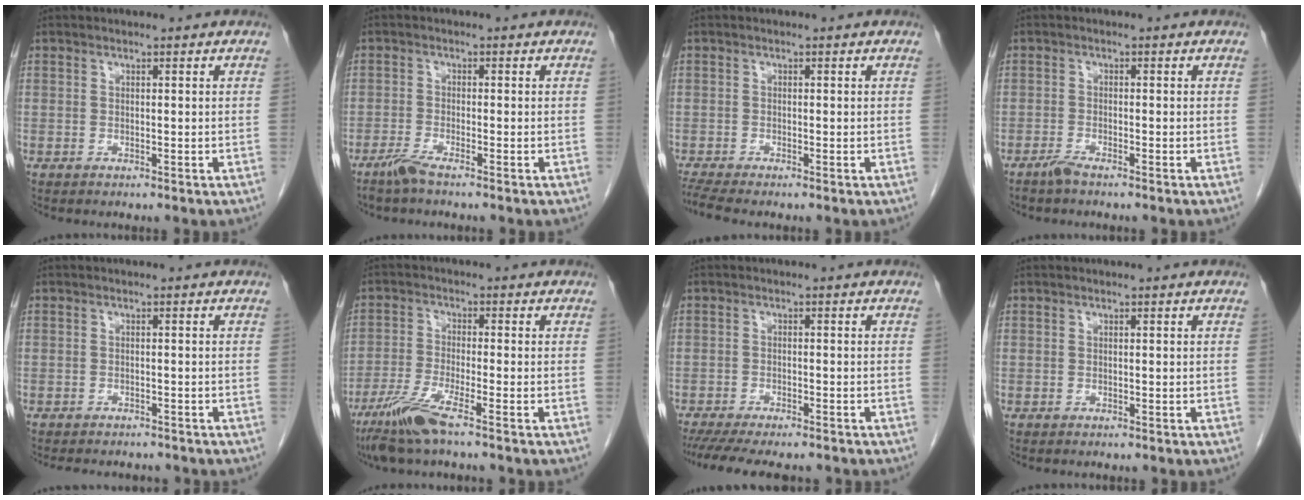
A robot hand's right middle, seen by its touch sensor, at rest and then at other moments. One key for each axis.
{"total": 2.5, "fx": -2.0, "fy": -0.2, "fz": 1.4, "tx": -0.040, "ty": -0.006, "tz": -0.045}
{"total": 2.4, "fx": -2.1, "fy": -0.5, "fz": 1.1, "tx": -0.030, "ty": -0.011, "tz": -0.045}
{"total": 1.7, "fx": -1.4, "fy": 0.0, "fz": 0.8, "tx": -0.025, "ty": -0.003, "tz": -0.029}
{"total": 6.1, "fx": -5.5, "fy": 1.9, "fz": 1.8, "tx": -0.023, "ty": -0.003, "tz": -0.070}
{"total": 7.0, "fx": -4.7, "fy": -0.1, "fz": 5.2, "tx": -0.112, "ty": -0.023, "tz": -0.097}
{"total": 12.3, "fx": -10.6, "fy": 2.5, "fz": 5.7, "tx": -0.096, "ty": -0.016, "tz": -0.148}
{"total": 0.0}